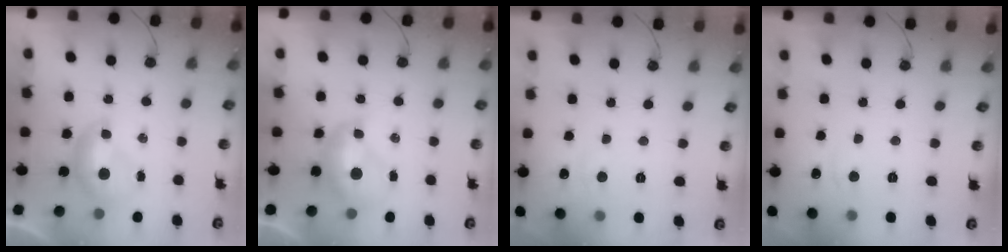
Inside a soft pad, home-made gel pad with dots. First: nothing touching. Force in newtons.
{"total": 2.1, "press": 2.0, "slide": 0.3}
{"total": 0.8, "press": 0.5, "slide": 0.6}
{"total": 0.8, "press": 0.2, "slide": 0.7}